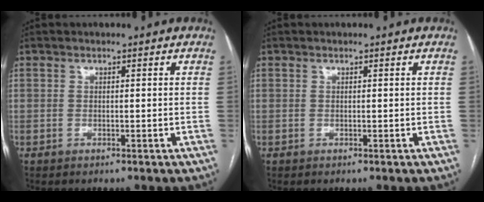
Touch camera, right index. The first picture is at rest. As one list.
[{"total": 0.0}]